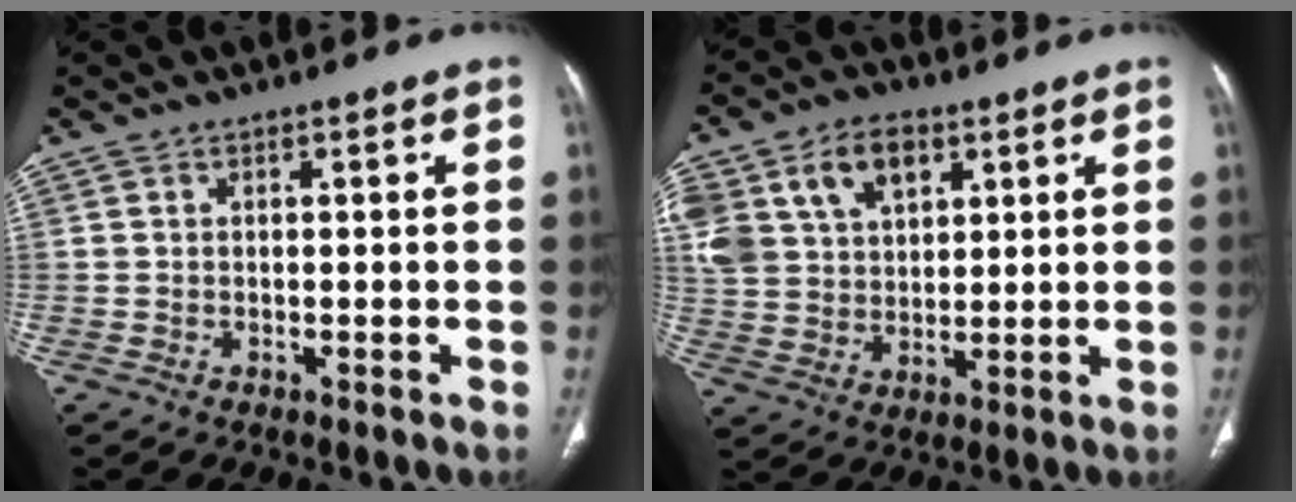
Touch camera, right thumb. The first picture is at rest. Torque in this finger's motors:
{"motor_torque": [-0.60, 1.36, 0.66, 1.24, 0.11]}